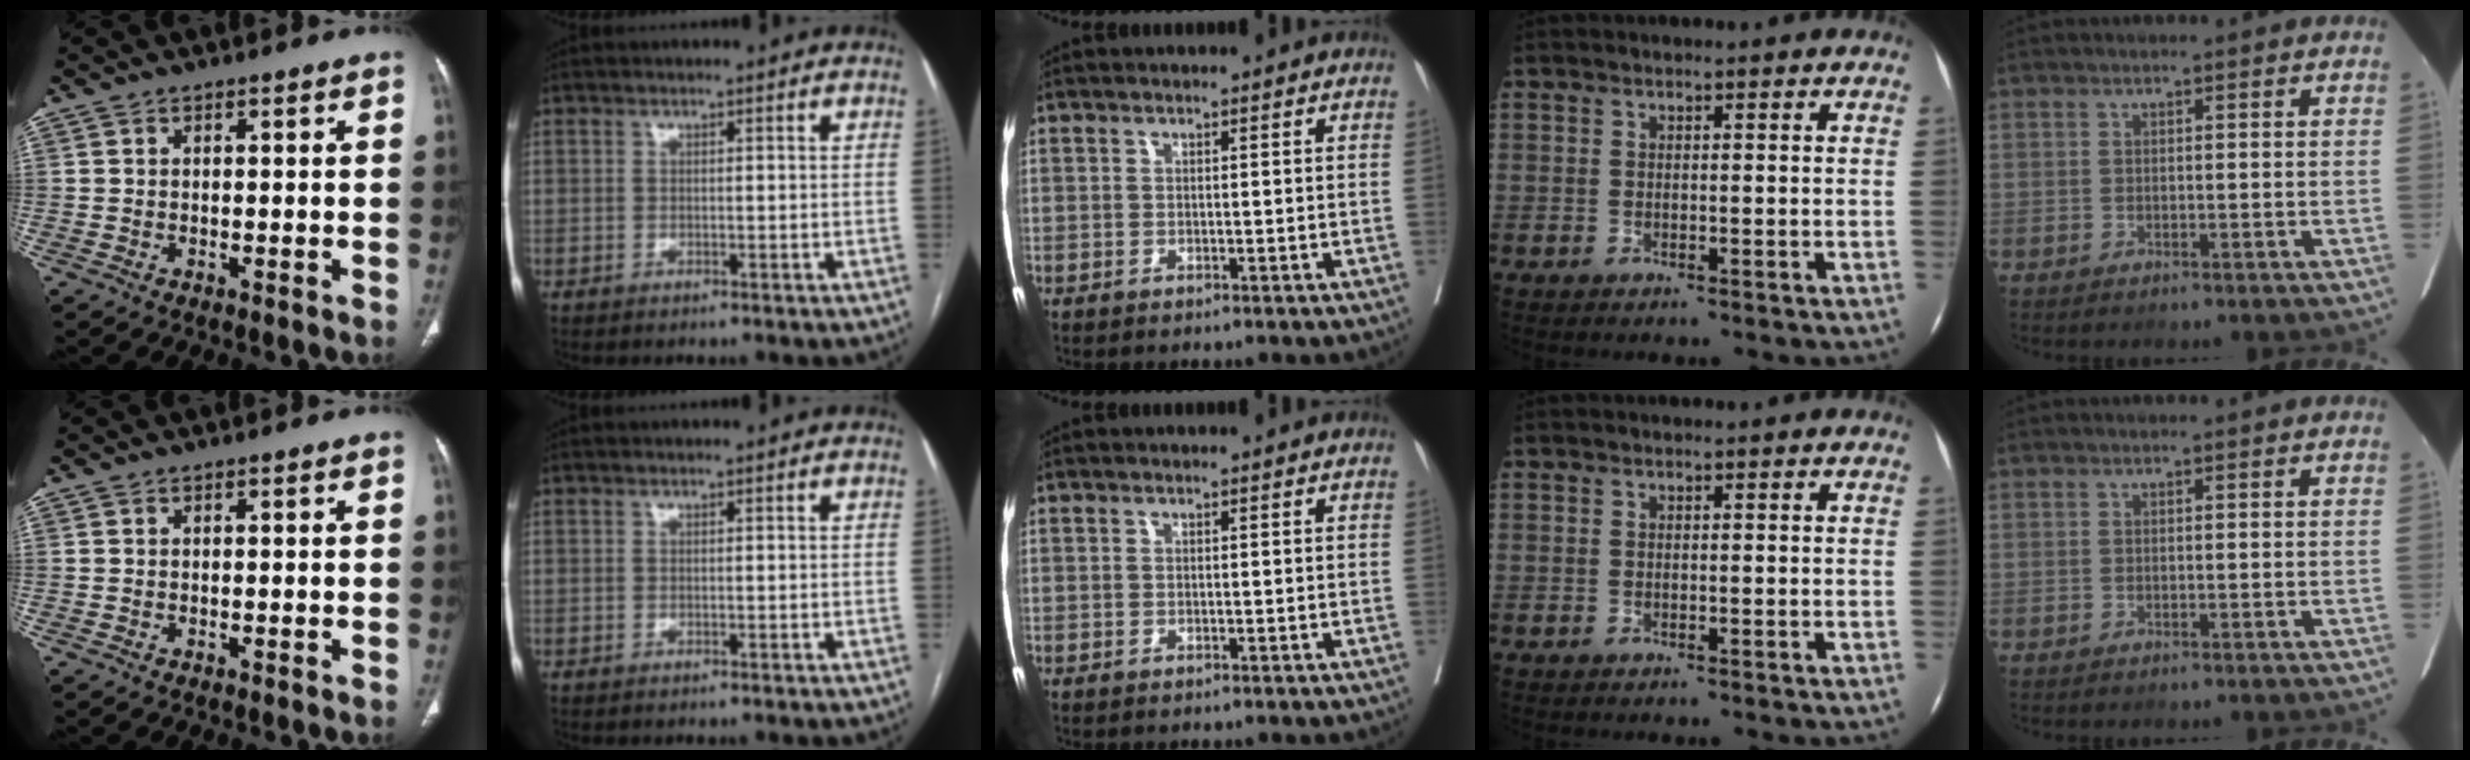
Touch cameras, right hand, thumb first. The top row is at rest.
{}